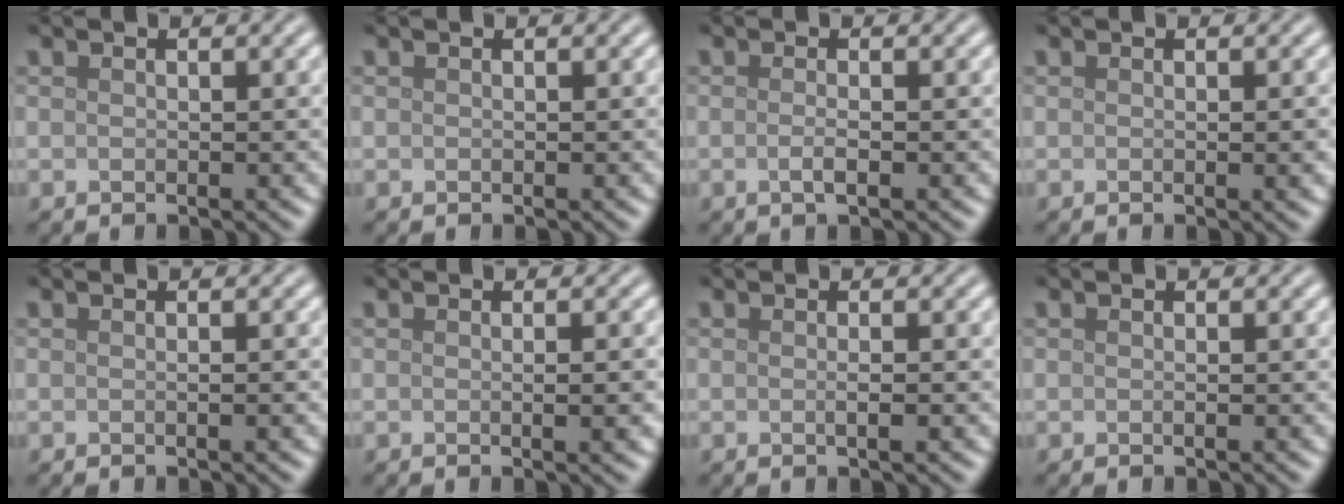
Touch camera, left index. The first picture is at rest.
{"total": 0.0}
{"total": 1.4, "force": [-0.3, 0.4, 1.3], "torque": [-0.021, -0.003, -0.009]}
{"total": 1.2, "force": [0.0, 0.2, 1.2], "torque": [-0.012, 0.001, -0.001]}
{"total": 0.7, "force": [-0.1, 0.1, 0.7], "torque": [-0.008, 0.001, -0.002]}
{"total": 2.1, "force": [-0.1, 0.5, 2.1], "torque": [-0.023, 0.001, -0.004]}
{"total": 1.3, "force": [-0.1, 0.3, 1.2], "torque": [-0.015, 0.000, -0.004]}
{"total": 0.0}